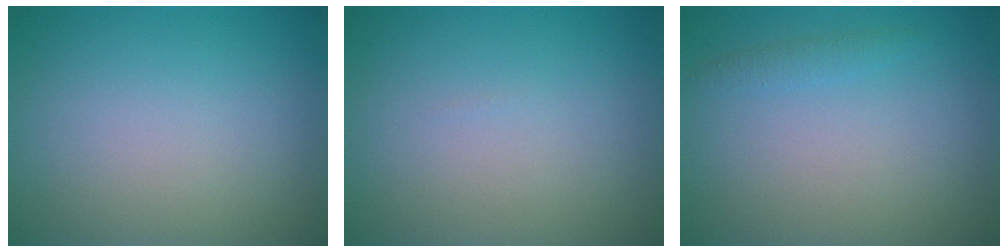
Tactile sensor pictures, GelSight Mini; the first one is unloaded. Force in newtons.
{"total": 0.0}
{"total": 0.9, "press": 0.9, "slide": 0.0}